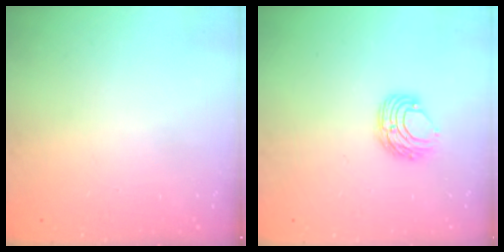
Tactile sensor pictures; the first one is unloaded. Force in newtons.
{"total": 6.7, "press": 6.7, "slide": 0.5}